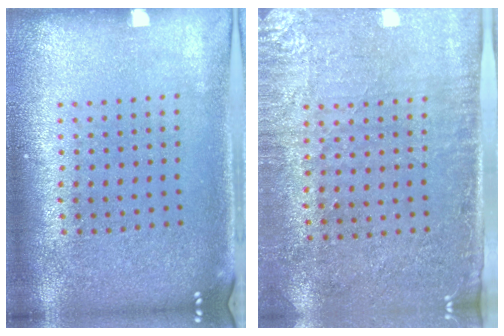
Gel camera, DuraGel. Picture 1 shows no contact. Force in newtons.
{"total": 2.8, "press": 2.4, "slide": 1.4}